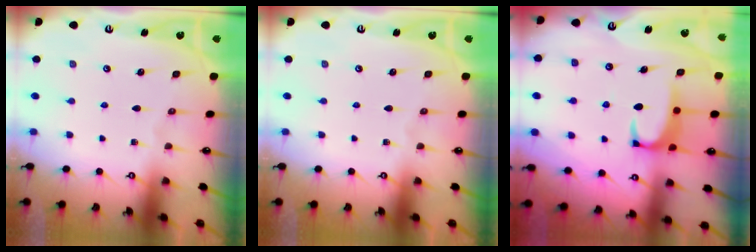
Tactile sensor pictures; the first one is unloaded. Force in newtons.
{"total": 0.0}
{"total": 1.8, "press": 1.8, "slide": 0.4}